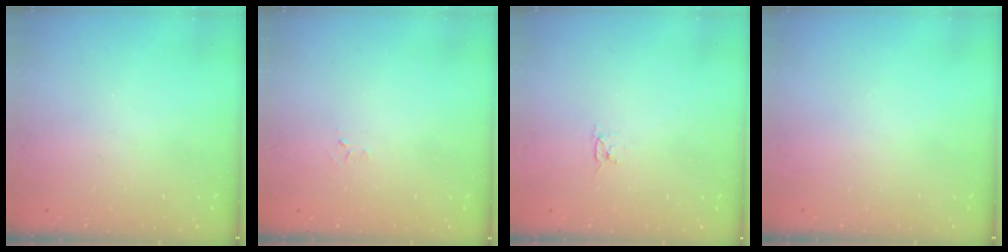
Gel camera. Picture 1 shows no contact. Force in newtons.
{"total": 2.6, "press": 2.6, "slide": 0.4}
{"total": 2.8, "press": 2.8, "slide": 0.3}
{"total": 0.0}